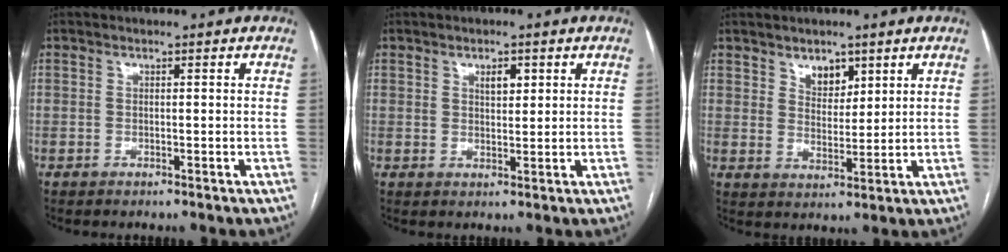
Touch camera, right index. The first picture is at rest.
{"total": 2.6, "force": [1.1, 1.3, 1.9], "torque": [-0.029, 0.001, 0.020]}
{"total": 4.4, "force": [2.8, 2.7, 2.2], "torque": [-0.032, -0.002, 0.053]}